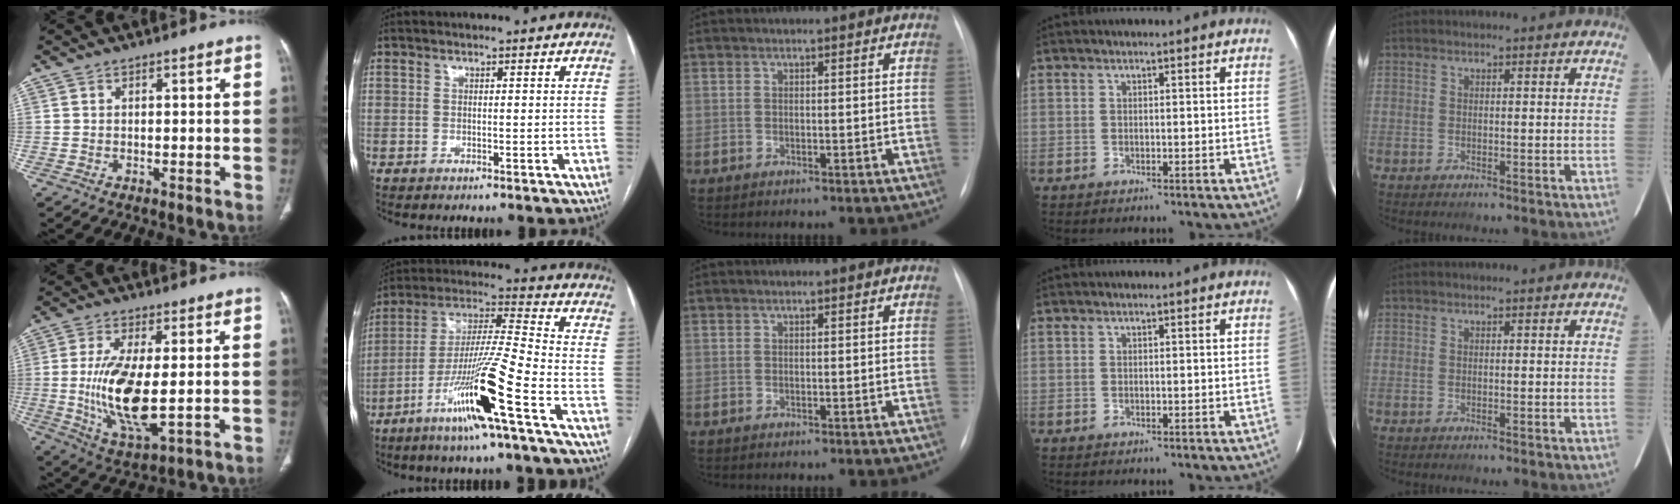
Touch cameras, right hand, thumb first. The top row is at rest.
{"thumb": {"total": 14.4, "force": [-0.7, 5.3, 13.3], "torque": [-0.269, -0.022, -0.004]}, "index": {"total": 15.6, "force": [-7.7, -1.2, 13.6], "torque": [-0.269, -0.020, -0.145]}}